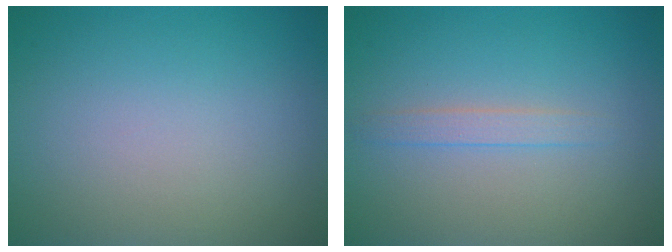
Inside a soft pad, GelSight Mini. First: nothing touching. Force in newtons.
{"total": 1.3, "press": 1.3, "slide": 0.0}